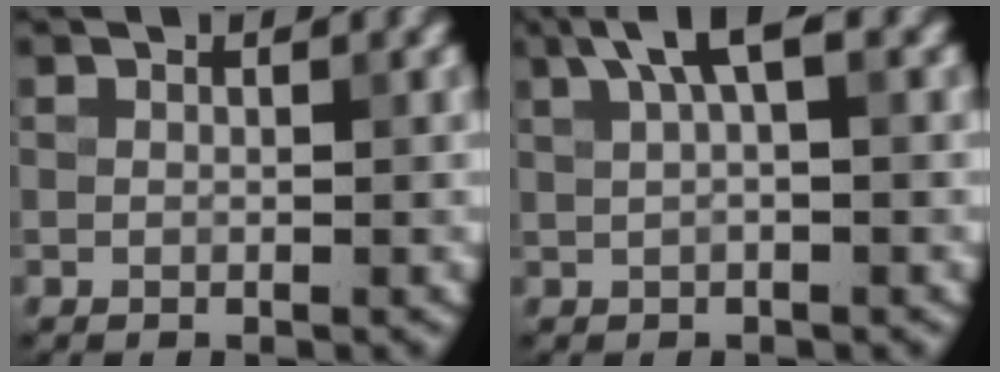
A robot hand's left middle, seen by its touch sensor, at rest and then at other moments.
{"total": 3.3, "force": [1.5, 0.8, 2.8], "torque": [-0.047, 0.008, 0.026]}